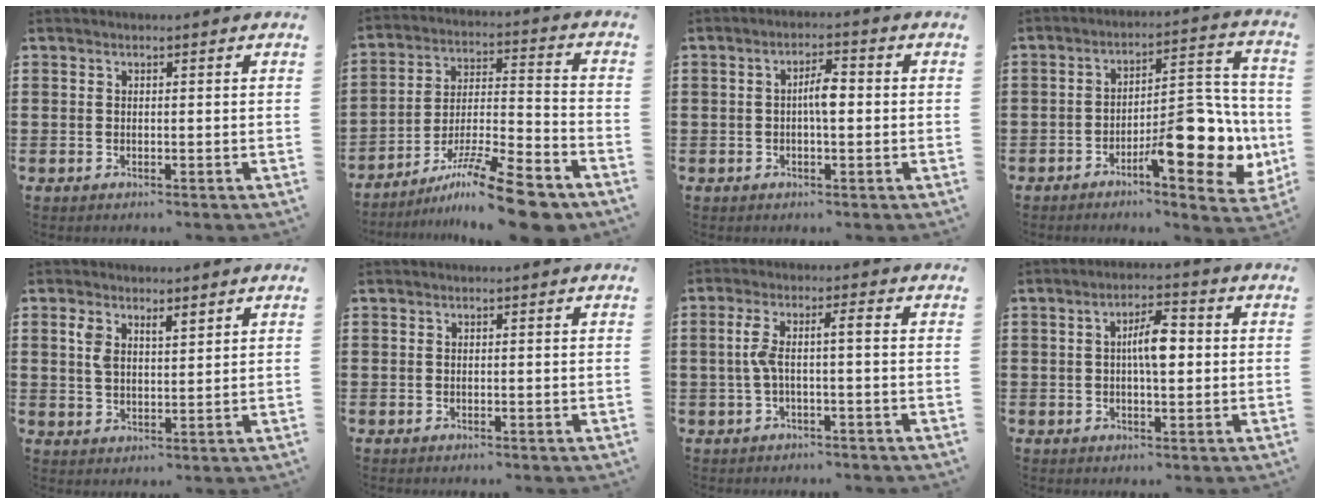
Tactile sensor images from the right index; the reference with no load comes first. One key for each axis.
{"total": 13.3, "fx": -10.4, "fy": 1.1, "fz": 8.2, "tx": -0.123, "ty": 0.036, "tz": -0.191}
{"total": 3.9, "fx": -0.2, "fy": 1.2, "fz": 3.7, "tx": -0.066, "ty": 0.005, "tz": -0.006}
{"total": 11.8, "fx": -5.1, "fy": 4.2, "fz": 9.7, "tx": -0.112, "ty": 0.002, "tz": -0.091}
{"total": 3.6, "fx": 2.1, "fy": 1.6, "fz": 2.5, "tx": -0.055, "ty": 0.007, "tz": 0.037}
{"total": 0.0}
{"total": 4.2, "fx": -0.5, "fy": 0.6, "fz": 4.1, "tx": -0.093, "ty": 0.000, "tz": -0.018}
{"total": 5.6, "fx": 0.4, "fy": 1.9, "fz": 5.2, "tx": -0.083, "ty": 0.002, "tz": 0.001}